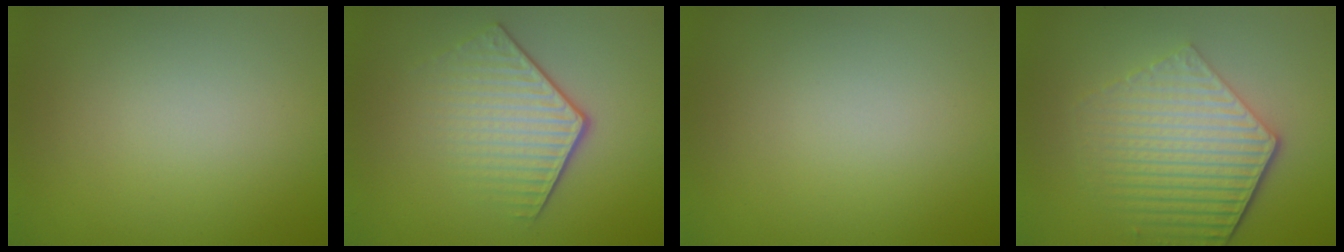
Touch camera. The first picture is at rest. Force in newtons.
{"total": 4.2, "press": 2.9, "slide": 3.1}
{"total": 0.0}
{"total": 6.2, "press": 4.5, "slide": 4.2}